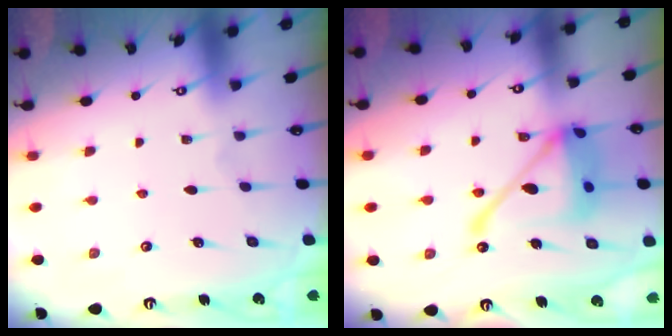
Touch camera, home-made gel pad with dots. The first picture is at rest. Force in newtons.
{"total": 19.1, "press": 19.0, "slide": 1.9}